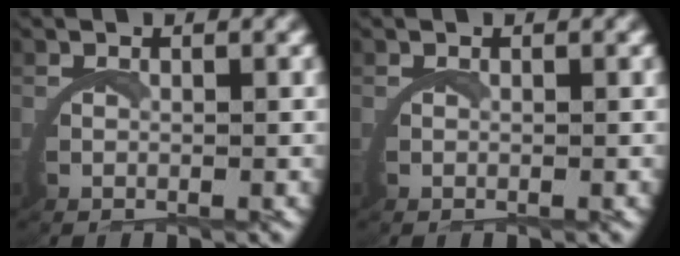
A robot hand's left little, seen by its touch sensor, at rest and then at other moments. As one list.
[{"total": 0.0}]